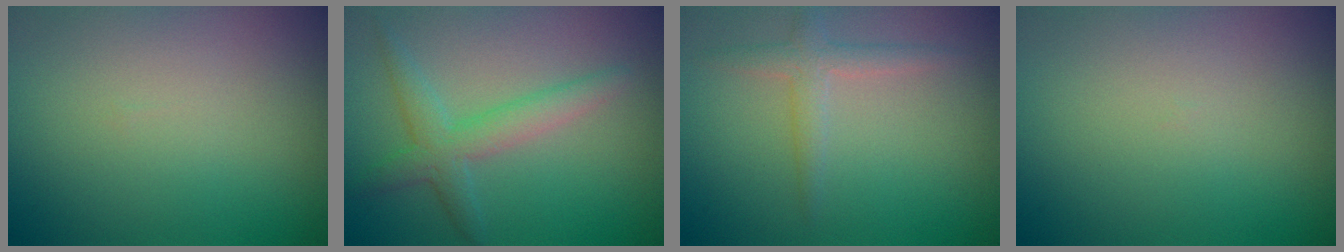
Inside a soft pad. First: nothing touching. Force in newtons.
{"total": 3.1, "press": 3.1, "slide": 0.1}
{"total": 1.9, "press": 1.9, "slide": 0.1}
{"total": 0.0}